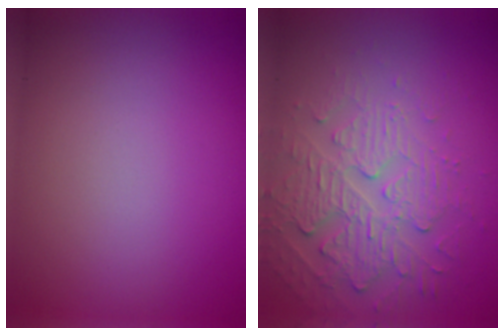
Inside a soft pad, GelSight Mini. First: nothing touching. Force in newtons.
{"total": 4.0, "press": 3.5, "slide": 2.0}